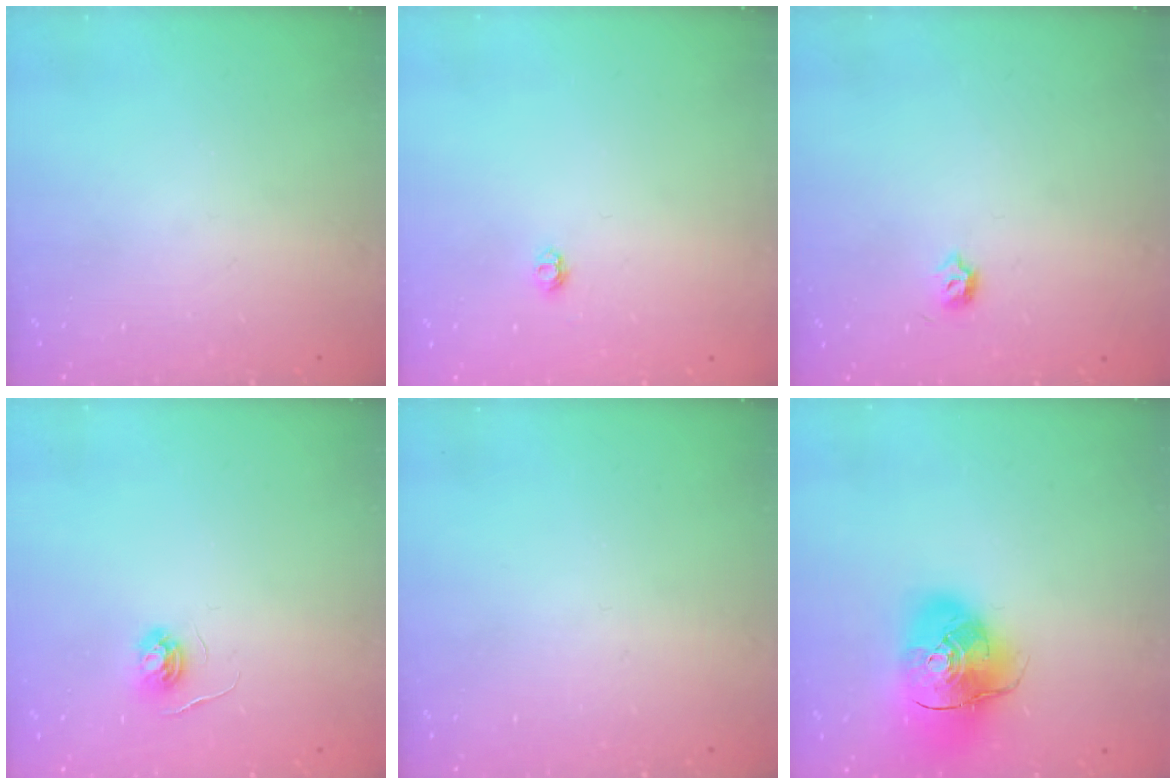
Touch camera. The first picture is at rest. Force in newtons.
{"total": 2.9, "press": 2.9, "slide": 0.4}
{"total": 3.5, "press": 3.5, "slide": 0.6}
{"total": 4.0, "press": 4.0, "slide": 0.5}
{"total": 0.0}
{"total": 14.0, "press": 13.8, "slide": 2.4}